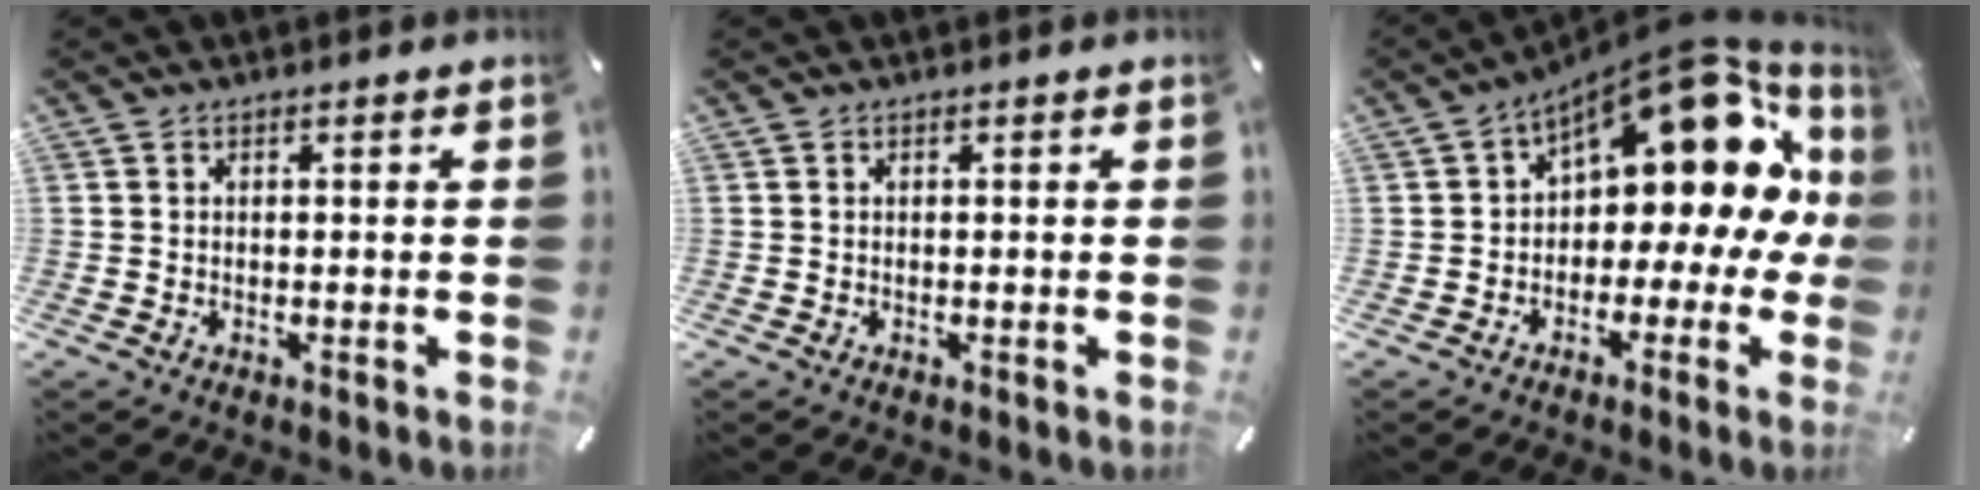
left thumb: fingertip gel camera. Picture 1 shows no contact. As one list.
[{"total": 0.0}, {"total": 15.9, "force": [8.8, 7.7, 10.8], "torque": [-0.150, -0.076, 0.145]}]